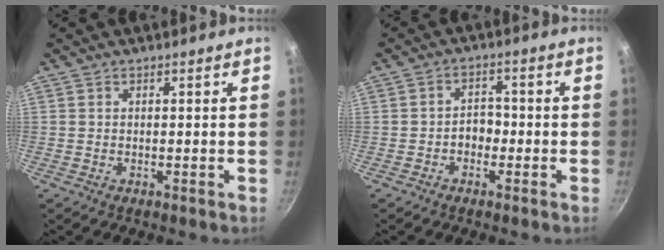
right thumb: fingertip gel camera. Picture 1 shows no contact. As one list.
[{"total": 3.5, "force": [-1.3, 2.7, 2.0], "torque": [-0.011, 0.017, -0.029]}]